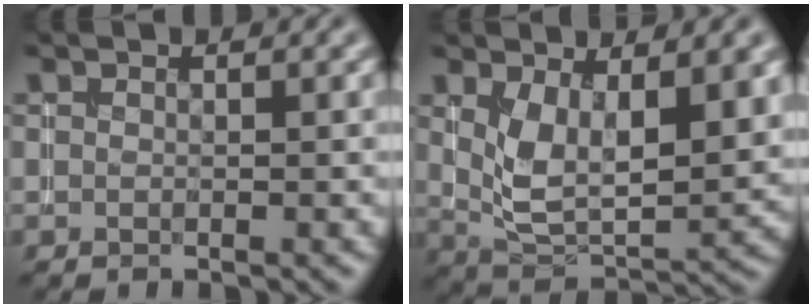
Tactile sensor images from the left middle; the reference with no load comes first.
{"total": 7.0, "force": [1.9, 3.4, 5.8], "torque": [-0.119, -0.015, 0.042]}